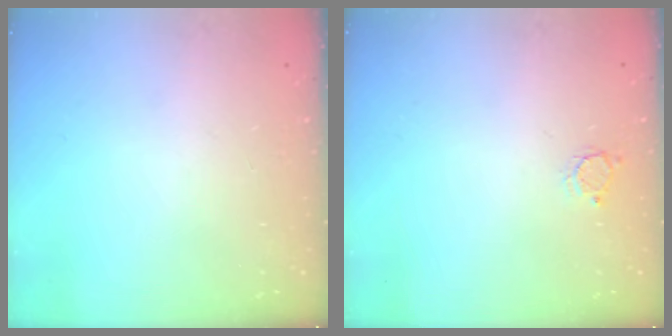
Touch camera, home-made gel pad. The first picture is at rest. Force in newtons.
{"total": 2.6, "press": 2.6, "slide": 0.2}